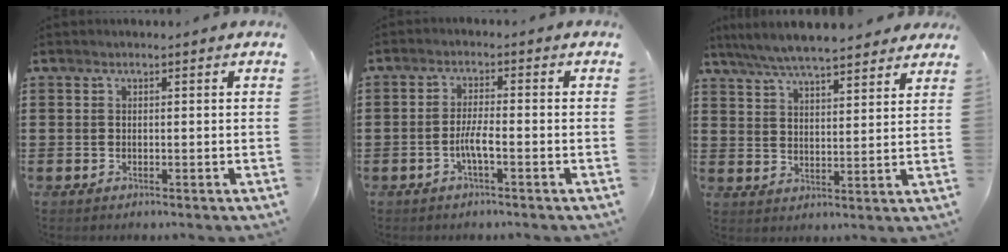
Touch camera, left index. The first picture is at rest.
{"total": 3.5, "force": [-1.3, 0.5, 3.2], "torque": [-0.070, -0.004, -0.028]}
{"total": 6.6, "force": [6.1, 0.8, 2.3], "torque": [-0.068, -0.019, 0.110]}